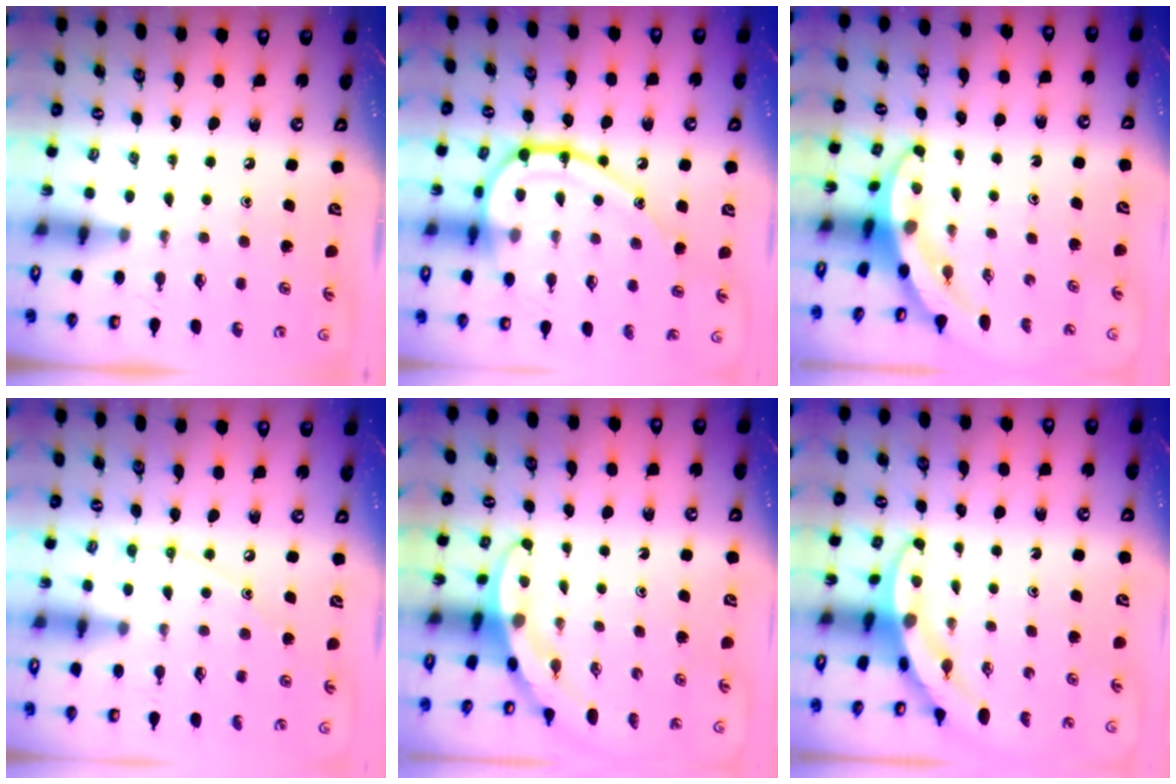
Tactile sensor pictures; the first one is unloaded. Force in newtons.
{"total": 16.6, "press": 16.5, "slide": 1.4}
{"total": 3.9, "press": 3.9, "slide": 0.5}
{"total": 7.8, "press": 7.8, "slide": 0.8}
{"total": 3.0, "press": 3.0, "slide": 0.1}
{"total": 3.3, "press": 3.3, "slide": 0.3}